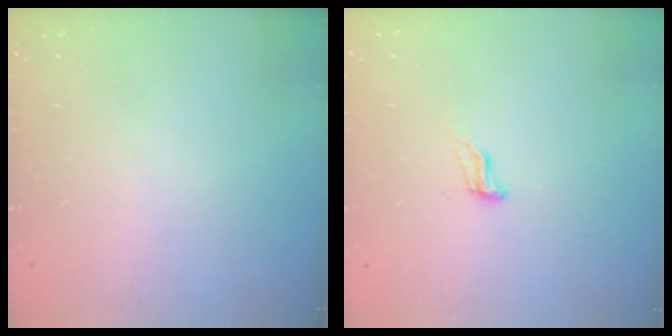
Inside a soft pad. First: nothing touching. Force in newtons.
{"total": 5.5, "press": 5.4, "slide": 0.5}